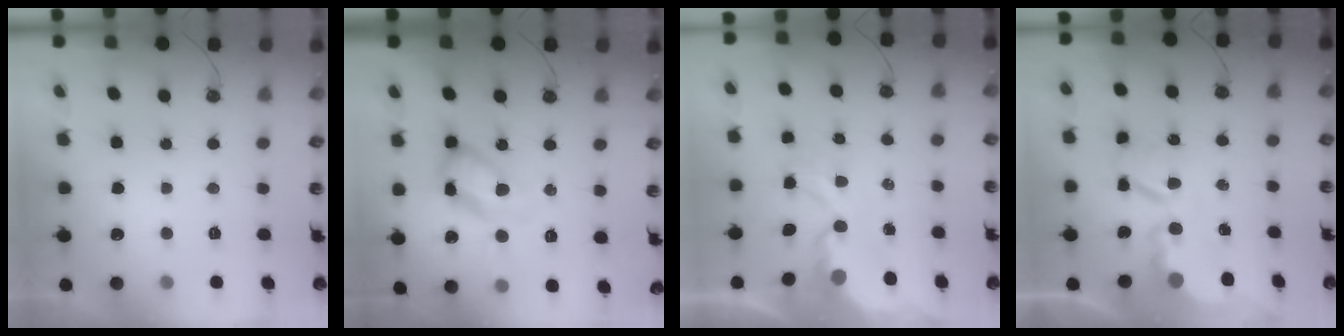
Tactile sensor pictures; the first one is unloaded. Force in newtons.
{"total": 16.0, "press": 15.9, "slide": 1.0}
{"total": 4.6, "press": 4.6, "slide": 0.3}
{"total": 6.8, "press": 6.8, "slide": 0.5}